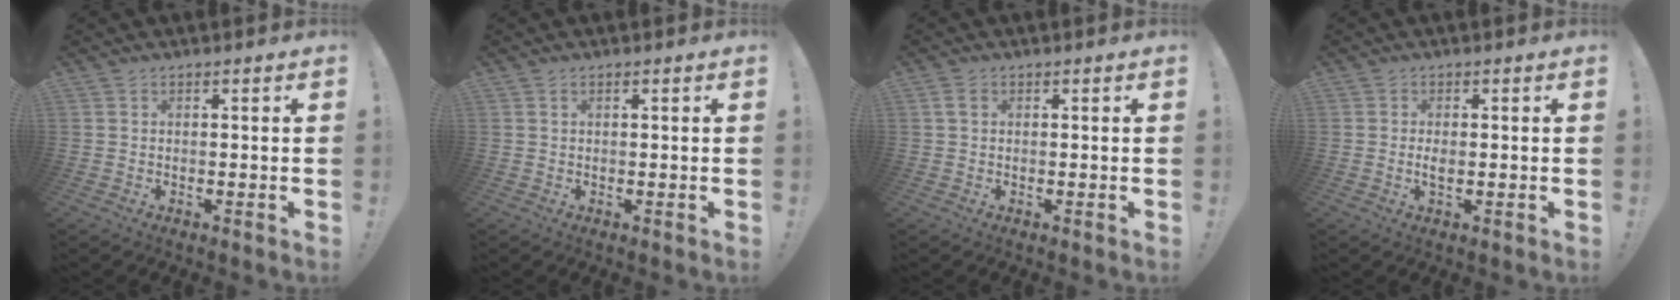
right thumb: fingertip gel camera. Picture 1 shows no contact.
{"total": 0.9, "force": [0.4, 0.3, 0.7], "torque": [-0.018, 0.003, 0.007]}
{"total": 2.1, "force": [0.7, 1.5, 1.3], "torque": [-0.020, 0.003, 0.012]}
{"total": 2.1, "force": [-0.2, 0.9, 1.9], "torque": [-0.035, -0.002, -0.006]}